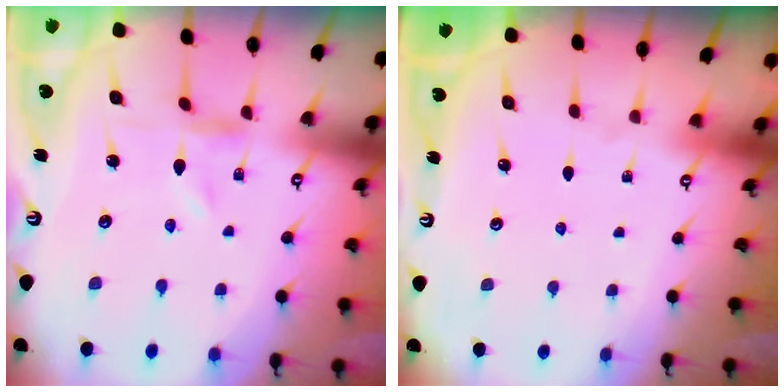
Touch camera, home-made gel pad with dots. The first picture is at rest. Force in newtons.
{"total": 0.0}